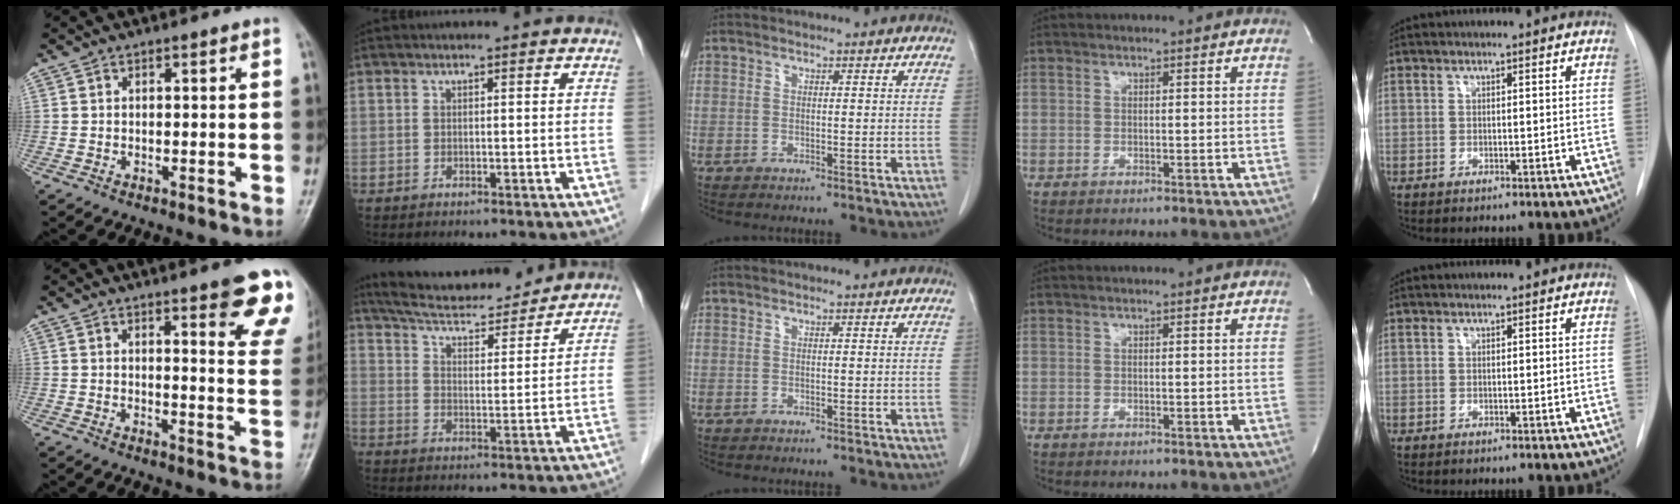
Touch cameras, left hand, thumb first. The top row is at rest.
{"thumb": {"total": 12.6, "force": [8.0, 2.3, 9.5], "torque": [-0.079, -0.039, 0.083]}, "index": {"total": 17.2, "force": [15.9, 2.6, 5.8], "torque": [-0.092, 0.011, 0.237]}}